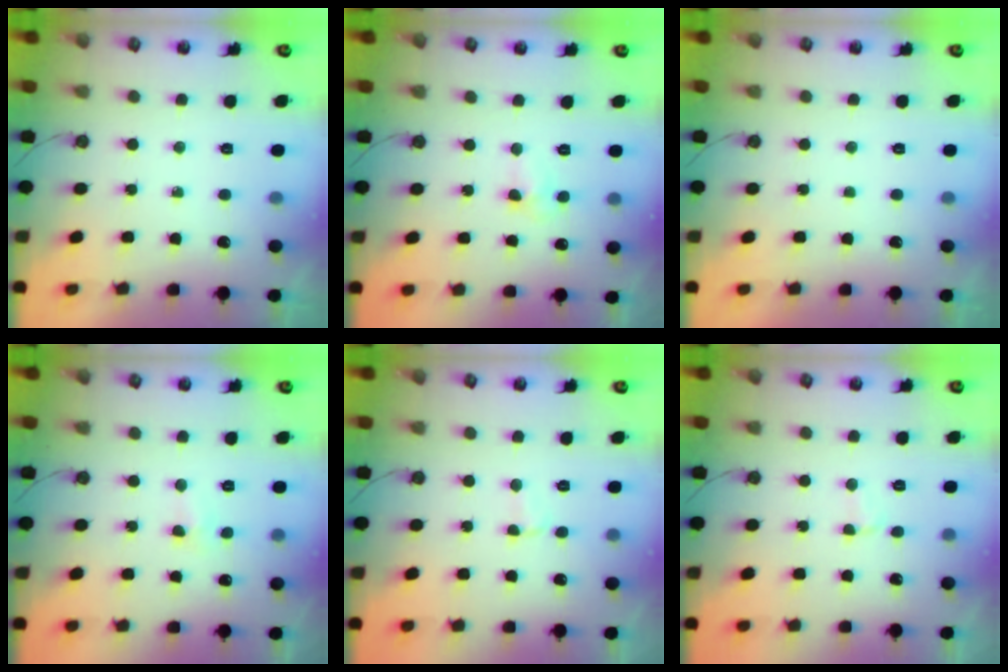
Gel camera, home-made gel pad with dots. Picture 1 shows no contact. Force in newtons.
{"total": 5.2, "press": 5.1, "slide": 0.6}
{"total": 0.0}
{"total": 2.4, "press": 2.4, "slide": 0.5}
{"total": 2.8, "press": 2.7, "slide": 0.5}
{"total": 2.3, "press": 2.3, "slide": 0.5}